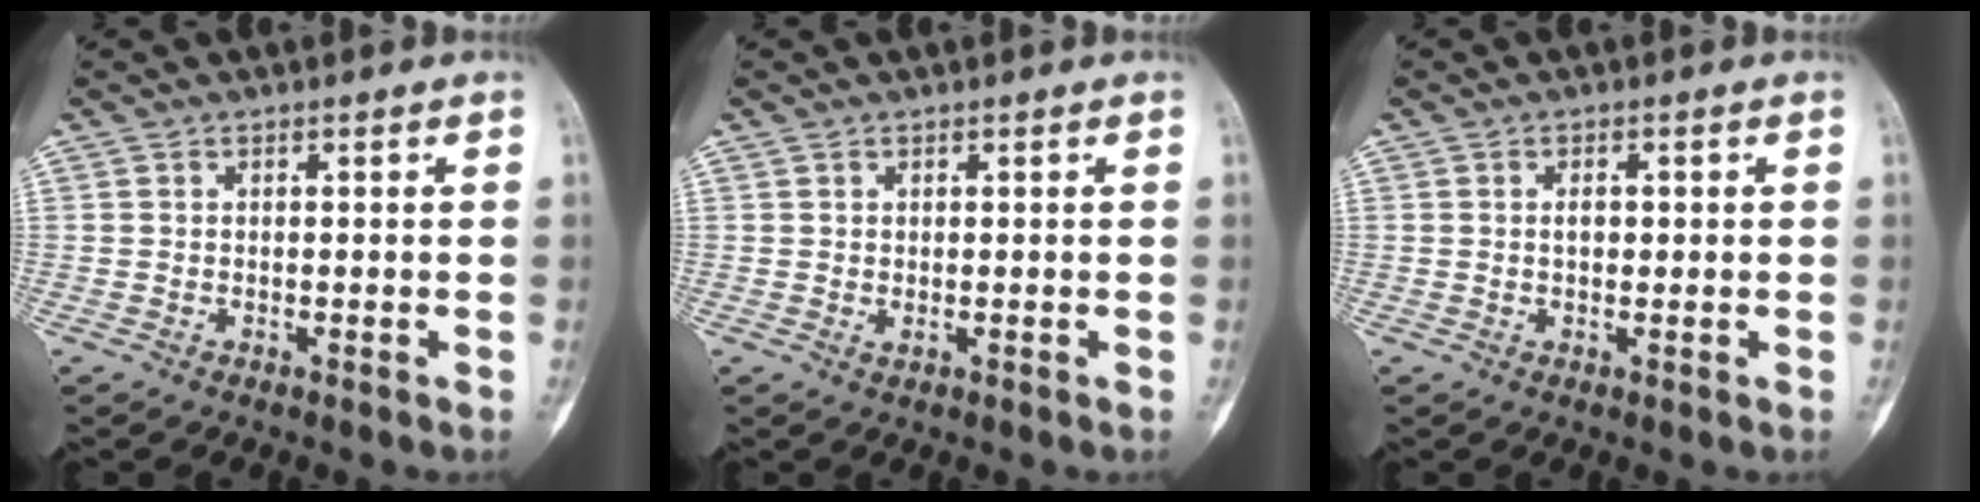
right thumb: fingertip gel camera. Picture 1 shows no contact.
{"total": 0.7, "force": [0.2, 0.4, 0.6], "torque": [-0.014, 0.003, 0.008]}
{"total": 2.2, "force": [0.3, 1.2, 1.9], "torque": [-0.031, 0.000, 0.006]}